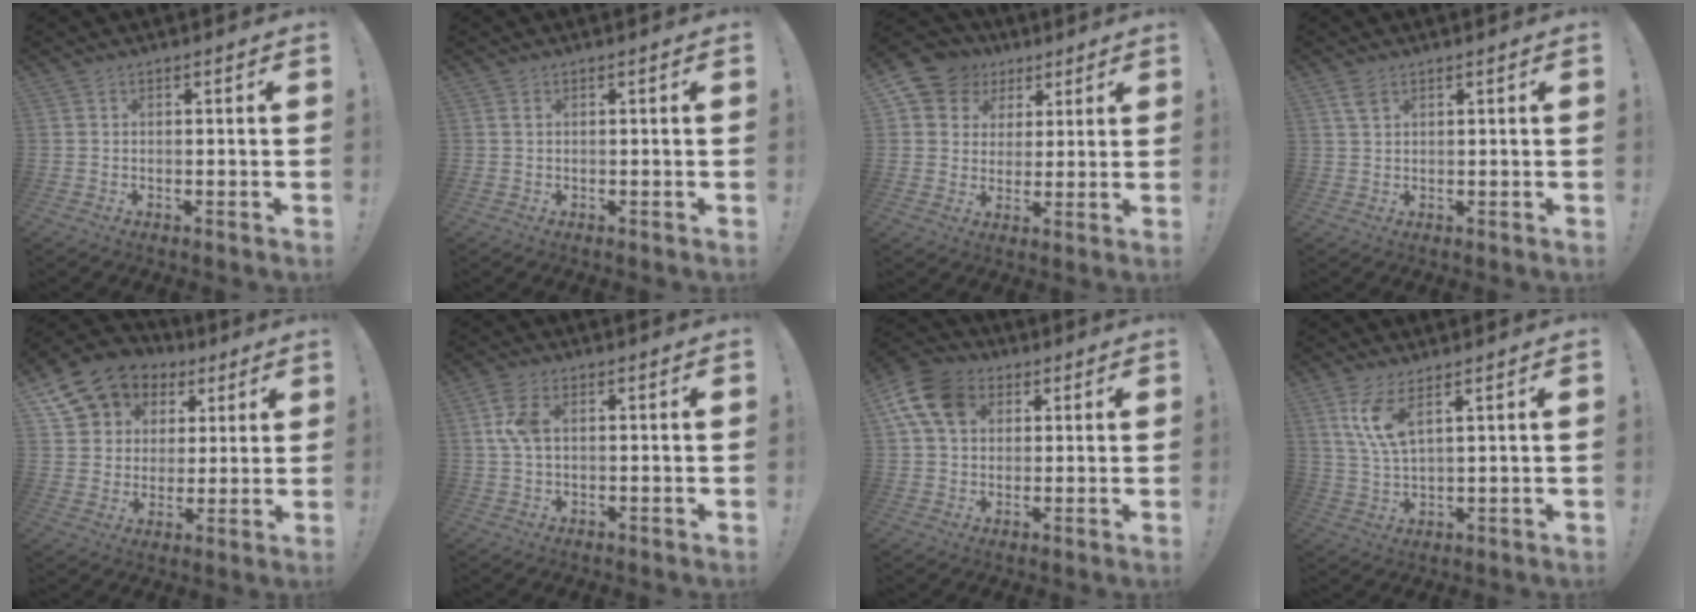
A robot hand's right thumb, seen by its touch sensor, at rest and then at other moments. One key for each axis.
{"total": 0.6, "fx": 0.1, "fy": 0.0, "fz": 0.5, "tx": -0.010, "ty": 0.002, "tz": 0.001}
{"total": 9.1, "fx": 4.3, "fy": 7.8, "fz": 1.9, "tx": -0.038, "ty": -0.025, "tz": 0.089}
{"total": 2.9, "fx": 1.7, "fy": 1.4, "fz": 1.8, "tx": -0.029, "ty": -0.005, "tz": 0.029}
{"total": 11.1, "fx": 6.6, "fy": 8.5, "fz": 2.8, "tx": -0.044, "ty": -0.051, "tz": 0.130}
{"total": 6.7, "fx": 1.3, "fy": 3.8, "fz": 5.3, "tx": -0.113, "ty": 0.006, "tz": 0.024}
{"total": 13.2, "fx": 4.6, "fy": 9.8, "fz": 7.6, "tx": -0.149, "ty": -0.003, "tz": 0.092}
{"total": 8.3, "fx": 4.6, "fy": 2.3, "fz": 6.5, "tx": -0.128, "ty": -0.021, "tz": 0.079}